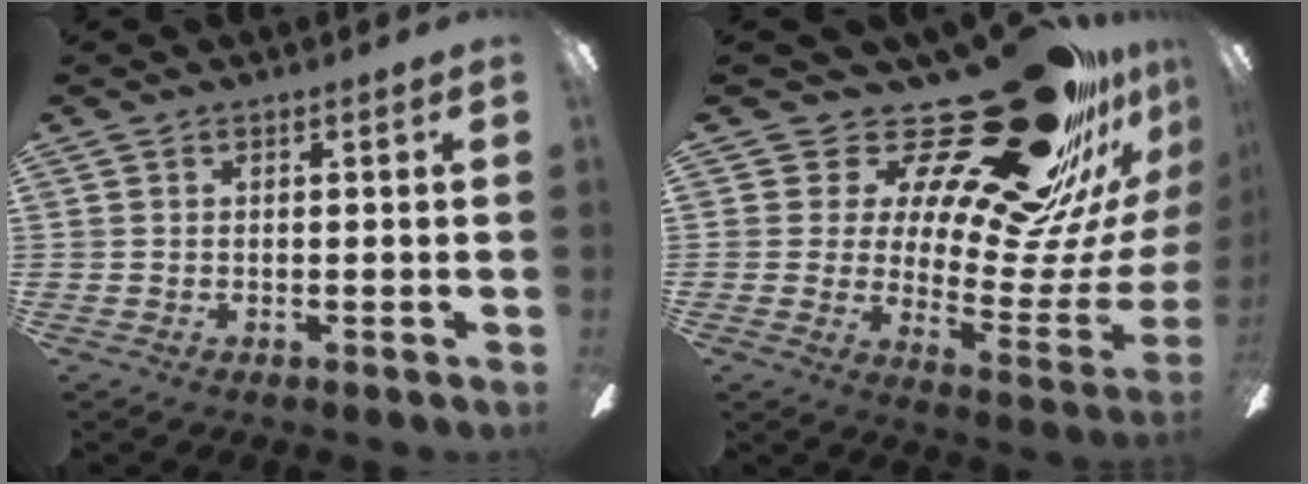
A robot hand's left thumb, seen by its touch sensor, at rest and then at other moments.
{"total": 30.9, "force": [22.6, 10.5, 18.3], "torque": [-0.220, -0.191, 0.402]}